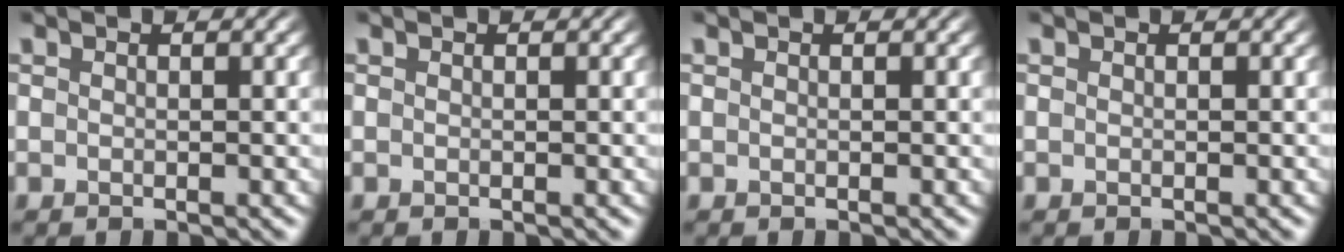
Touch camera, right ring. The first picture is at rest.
{"total": 0.0}
{"total": 0.0}
{"total": 0.0}